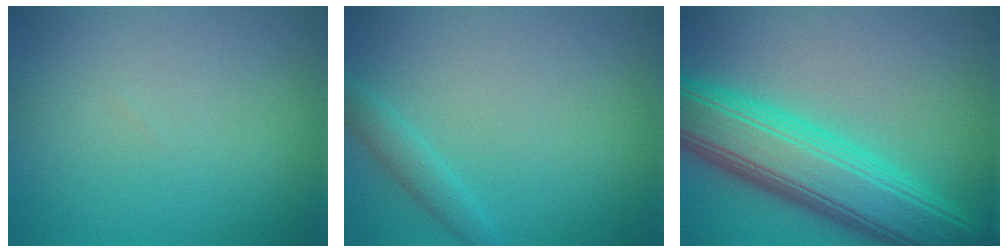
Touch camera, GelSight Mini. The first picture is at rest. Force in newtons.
{"total": 1.5, "press": 1.5, "slide": 0.1}
{"total": 10.0, "press": 10.0, "slide": 0.3}